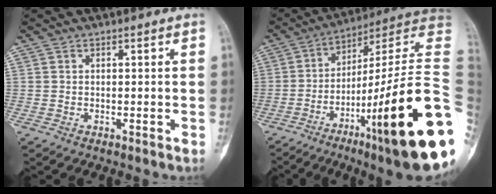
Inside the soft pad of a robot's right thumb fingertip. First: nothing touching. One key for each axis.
{"total": 30.8, "fx": -9.1, "fy": 4.2, "fz": 29.2, "tx": -0.358, "ty": 0.048, "tz": -0.146}